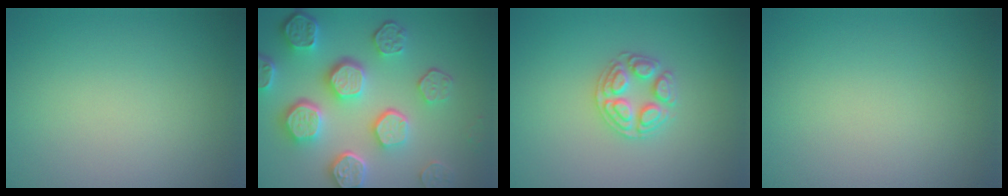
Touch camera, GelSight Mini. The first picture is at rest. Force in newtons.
{"total": 8.4, "press": 6.2, "slide": 5.7}
{"total": 2.6, "press": 2.6, "slide": 0.2}
{"total": 0.0}